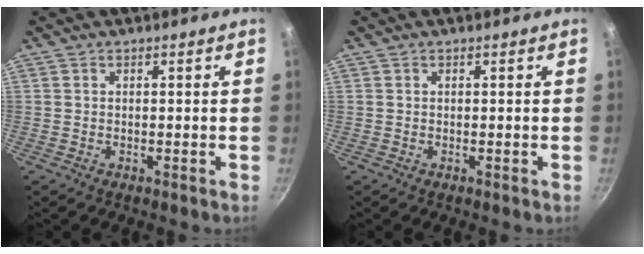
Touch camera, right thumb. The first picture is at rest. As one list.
[{"total": 0.0}]